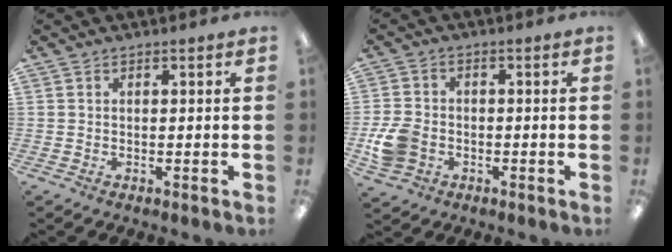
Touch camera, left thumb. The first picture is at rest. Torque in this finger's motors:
{"motor_torque": [-0.21, 0.37, -0.04, 0.10, 0.03]}